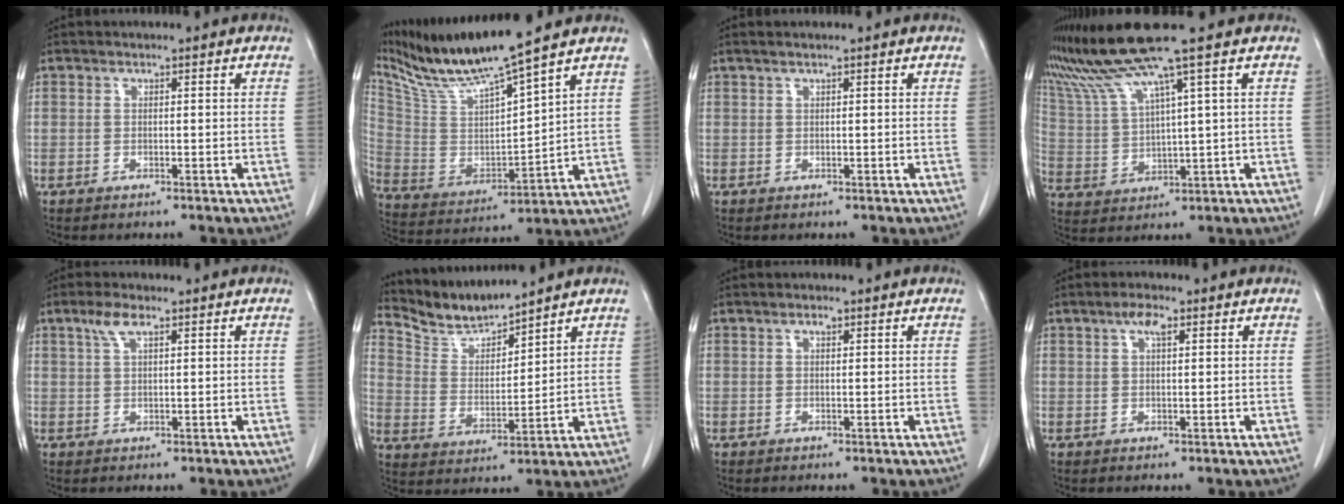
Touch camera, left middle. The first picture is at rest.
{"total": 14.2, "force": [12.2, -1.0, 7.3], "torque": [-0.150, -0.009, 0.238]}
{"total": 1.2, "force": [0.9, -0.1, 0.8], "torque": [-0.019, 0.012, 0.019]}
{"total": 8.4, "force": [6.4, -2.6, 4.7], "torque": [-0.103, 0.003, 0.131]}
{"total": 2.9, "force": [1.7, 0.7, 2.2], "torque": [-0.054, 0.009, 0.038]}
{"total": 7.3, "force": [7.3, -0.2, 0.5], "torque": [-0.026, -0.001, 0.159]}
{"total": 0.8, "force": [0.5, 0.2, 0.6], "torque": [-0.011, -0.001, 0.008]}
{"total": 2.5, "force": [1.2, 0.6, 2.1], "torque": [-0.043, 0.006, 0.023]}